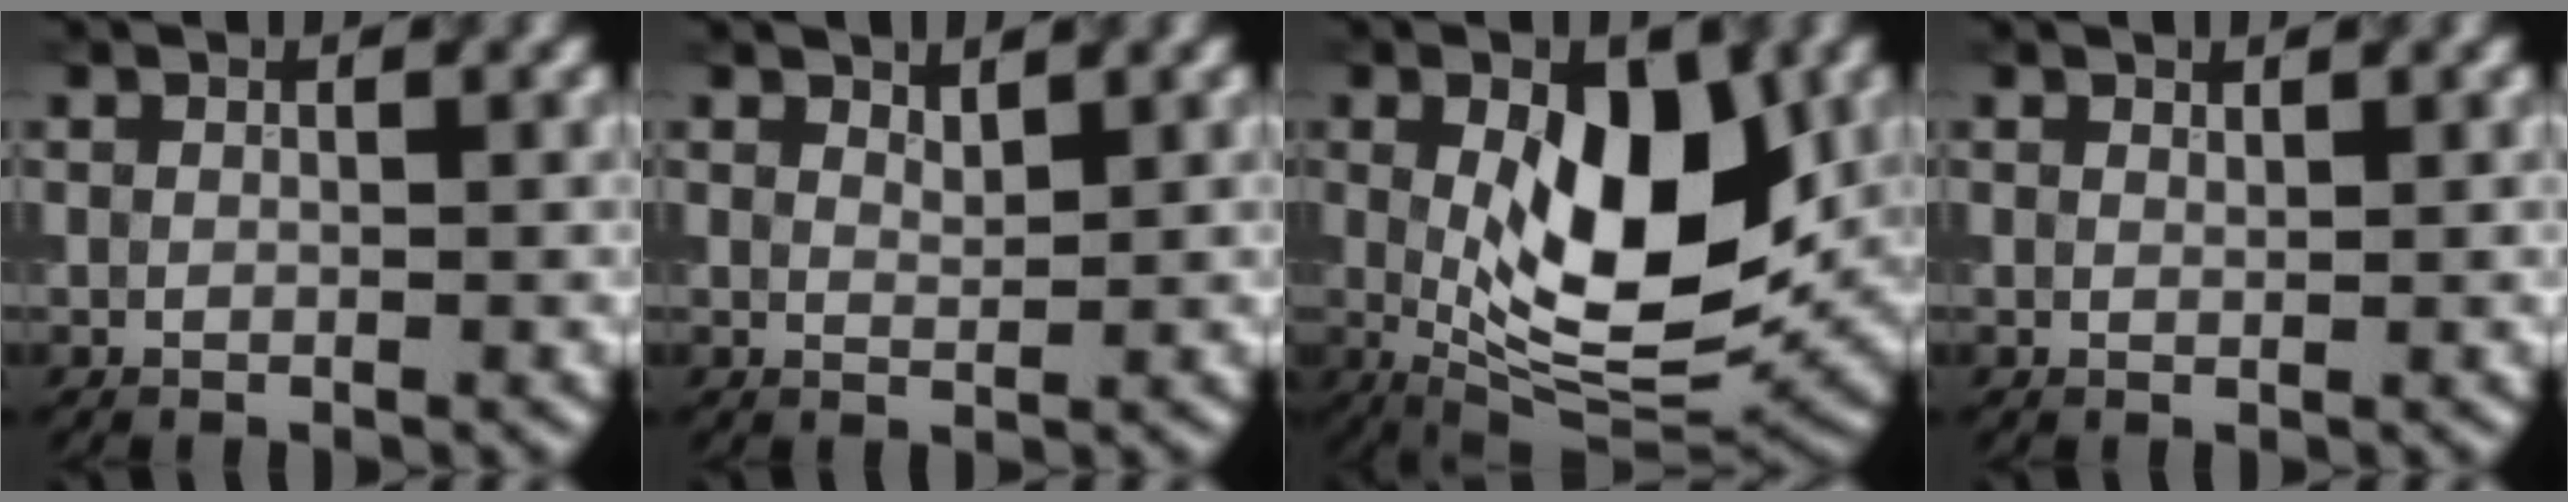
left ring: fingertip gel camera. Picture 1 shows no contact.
{"total": 1.3, "force": [1.2, 0.2, 0.4], "torque": [-0.009, 0.001, 0.021]}
{"total": 11.1, "force": [1.0, 4.8, 9.9], "torque": [-0.148, 0.000, 0.014]}
{"total": 0.6, "force": [0.6, 0.0, 0.1], "torque": [0.002, 0.000, 0.012]}